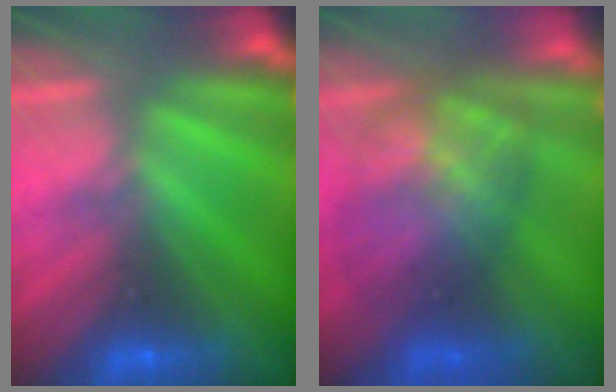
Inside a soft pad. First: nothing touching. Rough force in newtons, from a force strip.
{"total": 7.4}